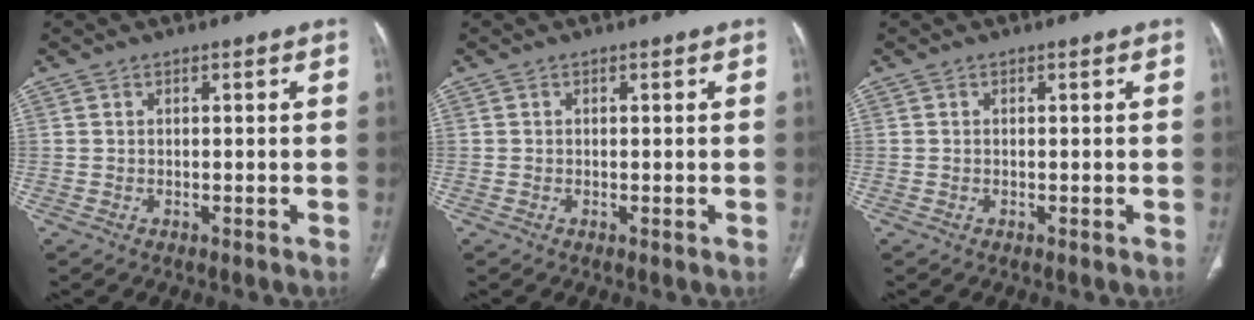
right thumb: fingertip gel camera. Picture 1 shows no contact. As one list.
[{"total": 0.0}, {"total": 0.0}]